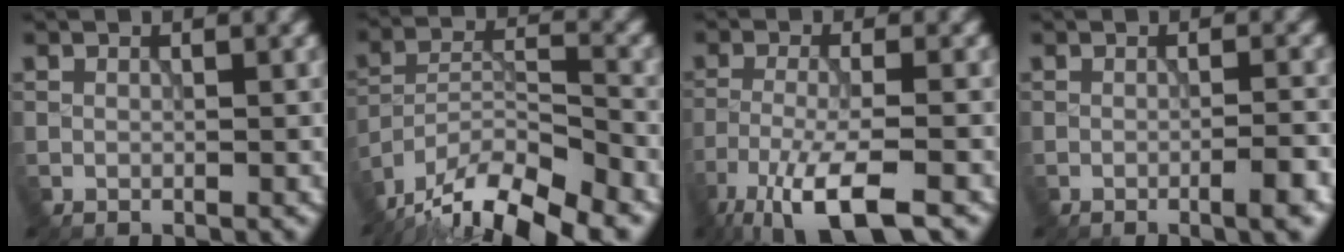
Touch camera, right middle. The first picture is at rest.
{"total": 15.3, "force": [-13.1, 3.9, 6.8], "torque": [-0.109, -0.008, -0.197]}
{"total": 8.1, "force": [-5.5, 1.7, 5.7], "torque": [-0.105, -0.005, -0.105]}
{"total": 2.9, "force": [-1.4, 0.5, 2.5], "torque": [-0.030, 0.004, -0.025]}